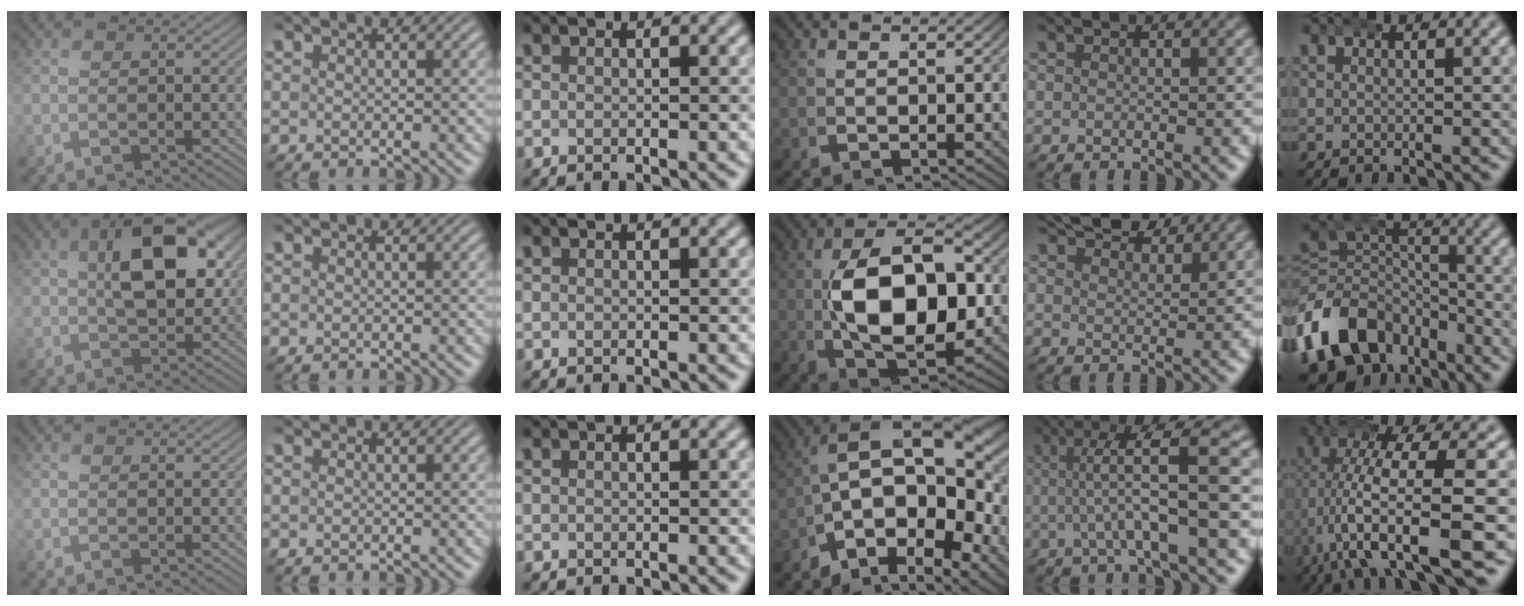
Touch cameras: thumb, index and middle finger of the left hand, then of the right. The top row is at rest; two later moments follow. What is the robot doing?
{"motion": "wrap", "object": "bandana"}